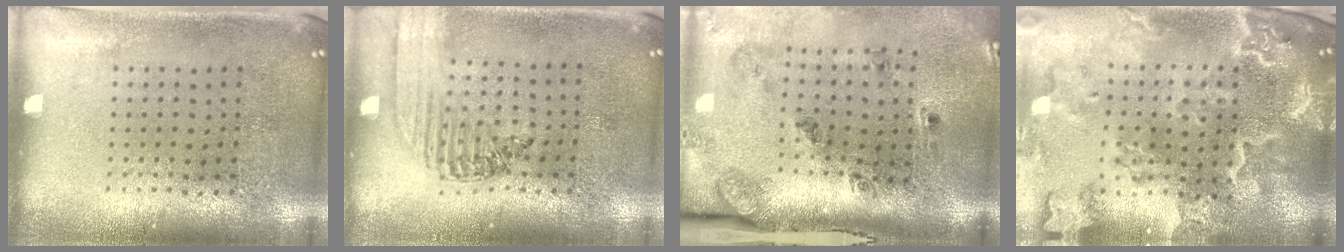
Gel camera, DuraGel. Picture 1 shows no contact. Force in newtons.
{"total": 1.5, "press": 1.3, "slide": 0.7}
{"total": 2.4, "press": 1.7, "slide": 1.8}
{"total": 4.0, "press": 3.4, "slide": 2.2}